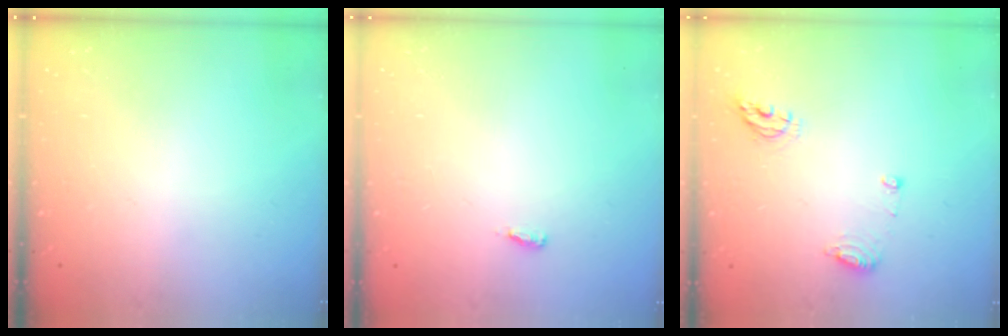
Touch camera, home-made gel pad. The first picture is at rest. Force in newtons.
{"total": 2.6, "press": 2.4, "slide": 1.0}
{"total": 6.9, "press": 6.8, "slide": 0.9}